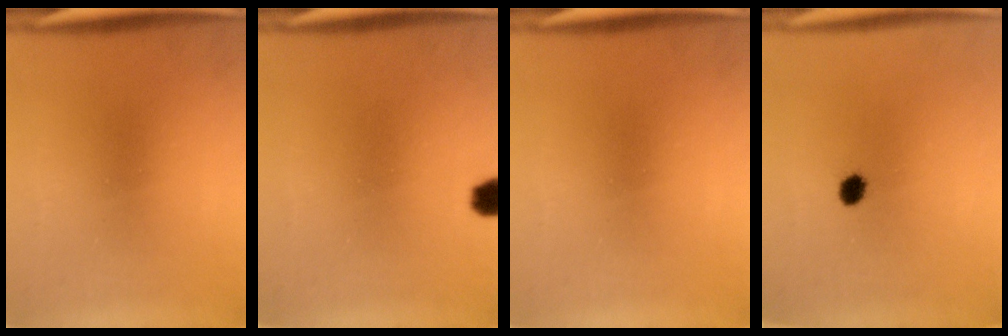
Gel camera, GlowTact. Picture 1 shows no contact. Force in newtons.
{"total": 3.4}
{"total": 0.0}
{"total": 2.8}